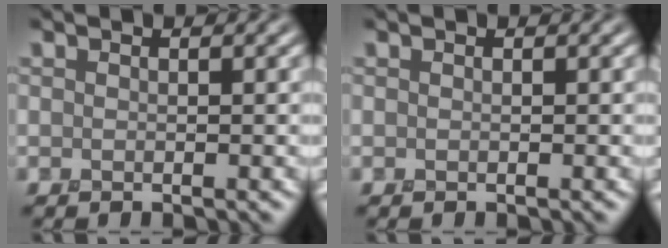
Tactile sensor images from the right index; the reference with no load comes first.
{"total": 0.0}